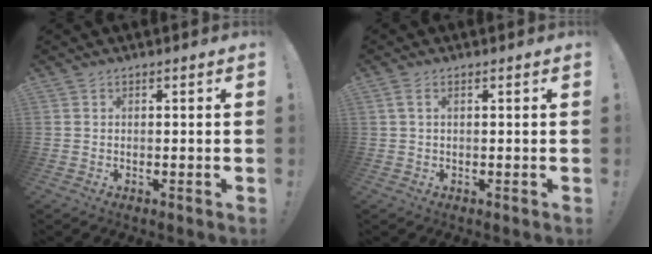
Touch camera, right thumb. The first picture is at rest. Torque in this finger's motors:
{"motor_torque": [0.01, -0.13, 0.01, 0.11, 0.02]}